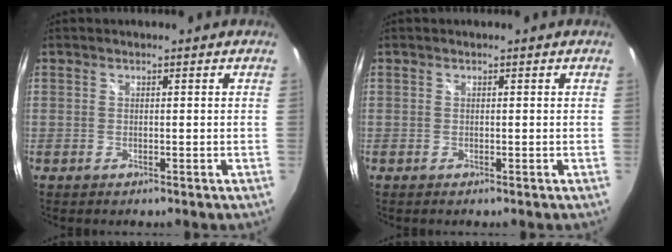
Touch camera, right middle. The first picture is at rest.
{"total": 0.0}